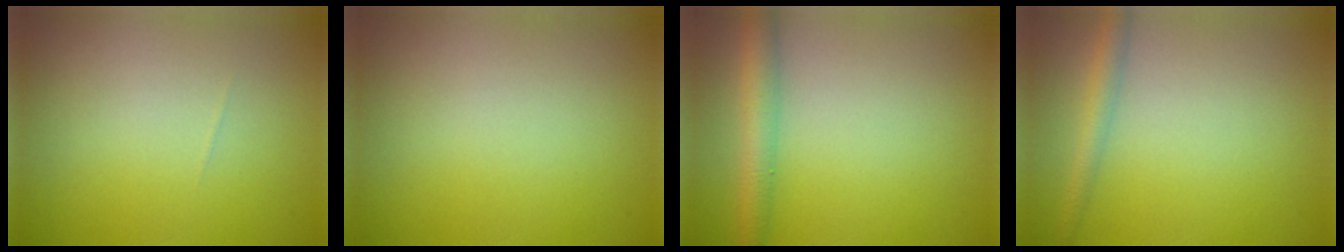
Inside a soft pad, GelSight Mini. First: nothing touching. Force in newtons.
{"total": 0.0}
{"total": 3.5, "press": 3.5, "slide": 0.1}
{"total": 2.3, "press": 2.3, "slide": 0.1}